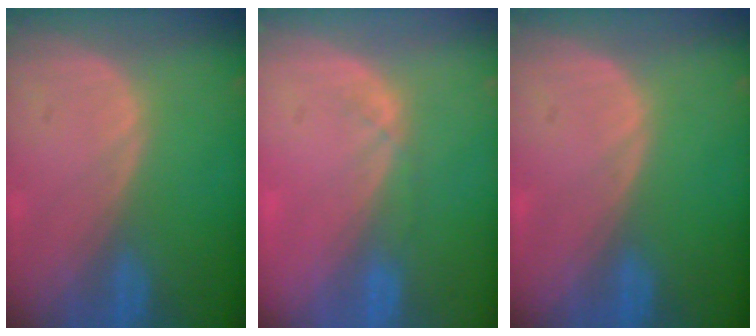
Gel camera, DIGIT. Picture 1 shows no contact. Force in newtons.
{"total": 1.7, "press": 1.5, "slide": 0.8}
{"total": 0.0}